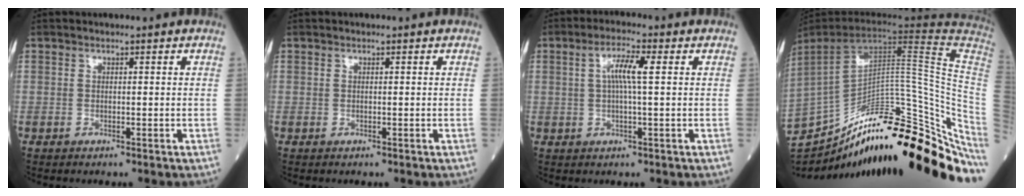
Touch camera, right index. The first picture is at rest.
{"total": 0.0}
{"total": 4.7, "force": [1.0, 0.2, 4.6], "torque": [-0.089, 0.009, 0.018]}
{"total": 38.2, "force": [-26.5, 8.6, 26.2], "torque": [-0.379, -0.017, -0.373]}